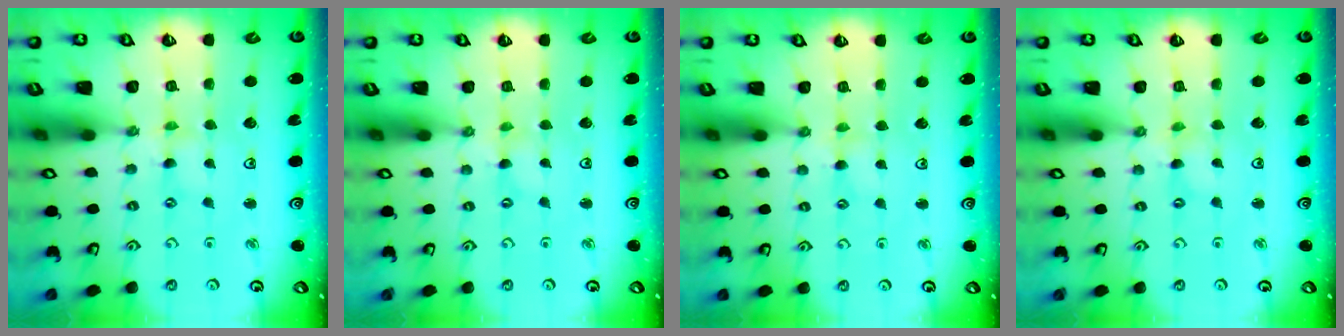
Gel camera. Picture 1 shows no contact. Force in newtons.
{"total": 0.0}
{"total": 2.3, "press": 2.3, "slide": 0.4}
{"total": 0.0}